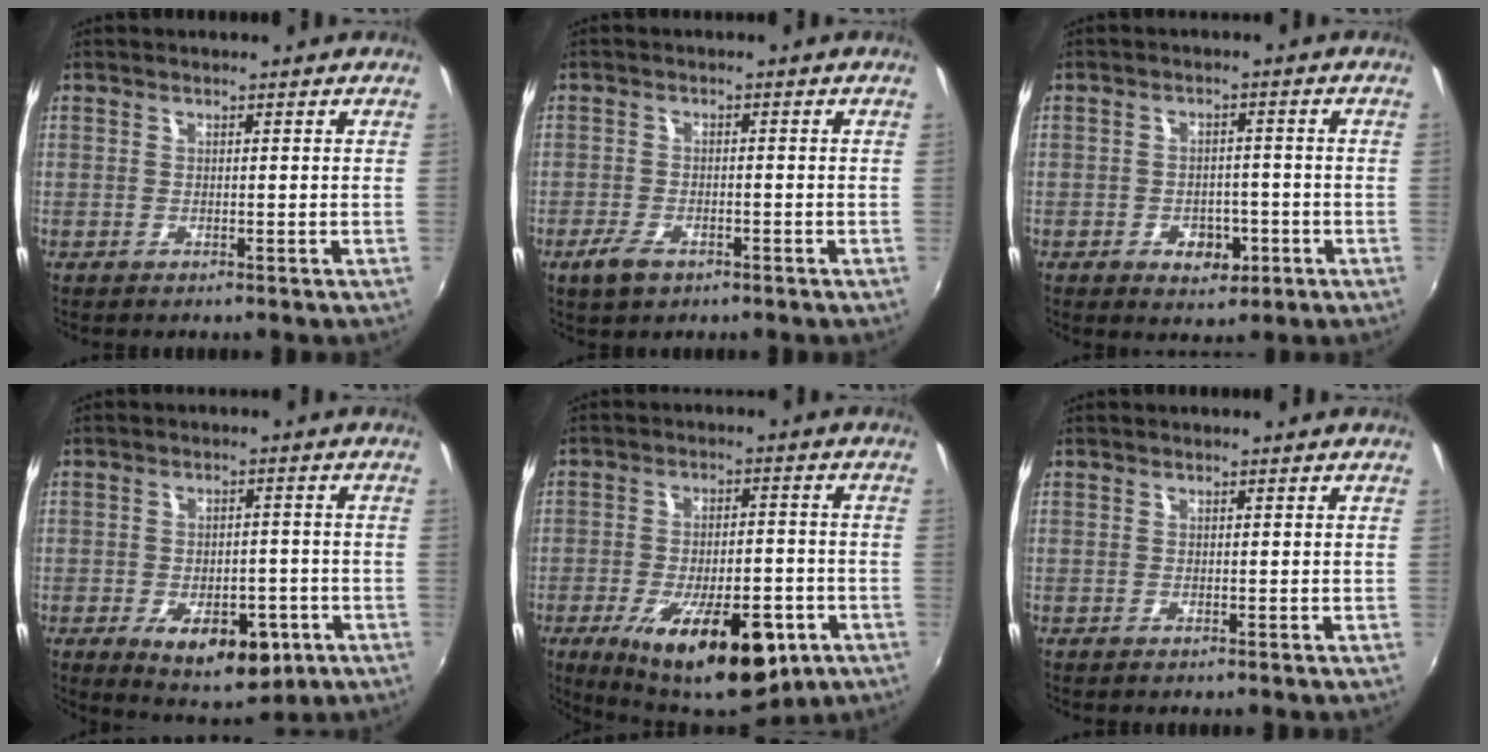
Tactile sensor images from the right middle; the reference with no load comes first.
{"total": 4.3, "force": [-2.7, 2.1, 2.5], "torque": [-0.066, -0.009, -0.049]}
{"total": 5.4, "force": [-2.5, 3.9, 2.9], "torque": [-0.056, -0.001, -0.027]}
{"total": 11.5, "force": [-5.2, 6.5, 7.9], "torque": [-0.131, -0.009, -0.061]}
{"total": 18.9, "force": [-9.5, 7.9, 14.3], "torque": [-0.240, -0.027, -0.128]}
{"total": 0.0}